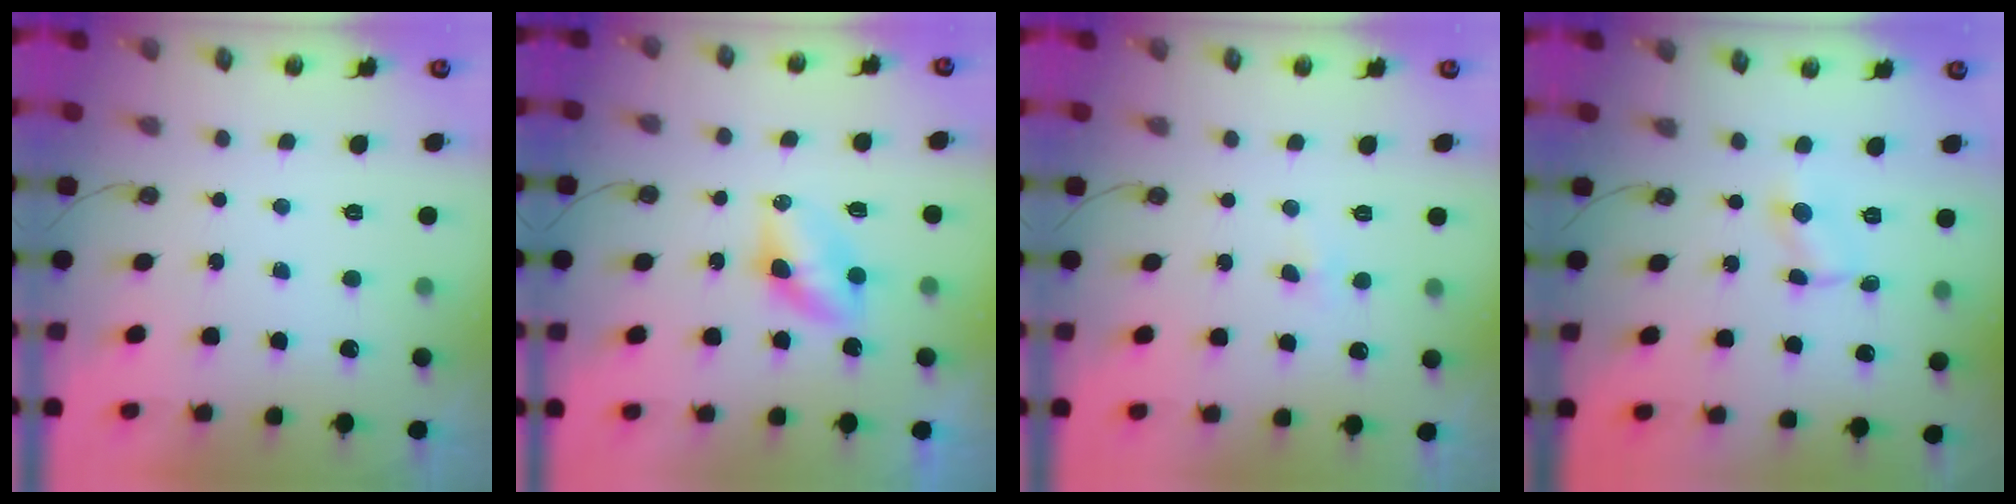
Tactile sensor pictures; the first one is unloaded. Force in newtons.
{"total": 4.6, "press": 4.5, "slide": 0.4}
{"total": 3.0, "press": 2.9, "slide": 0.6}
{"total": 1.7, "press": 1.7, "slide": 0.2}